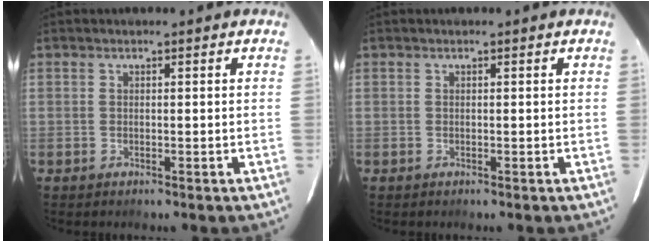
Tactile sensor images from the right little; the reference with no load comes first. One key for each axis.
{"total": 0.0}